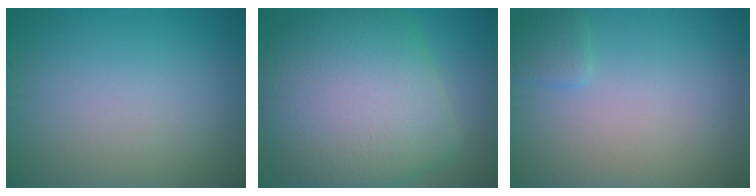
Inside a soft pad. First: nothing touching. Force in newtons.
{"total": 12.3, "press": 12.2, "slide": 0.8}
{"total": 1.2, "press": 1.2, "slide": 0.2}